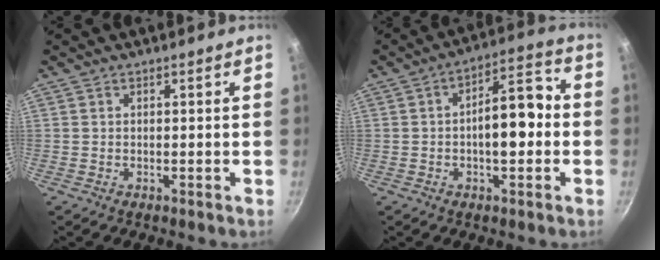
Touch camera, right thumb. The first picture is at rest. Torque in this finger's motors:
{"motor_torque": [-0.68, 1.12, 0.96, 0.16, 0.20]}